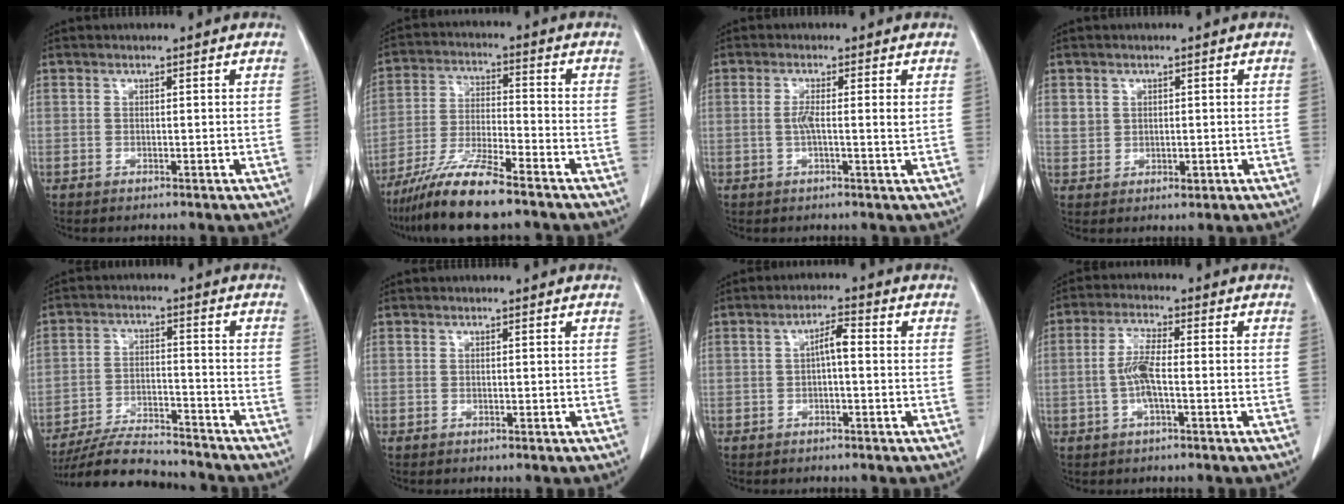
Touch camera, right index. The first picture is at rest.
{"total": 10.4, "force": [-8.2, 0.5, 6.4], "torque": [-0.127, -0.028, -0.154]}
{"total": 3.3, "force": [0.2, 0.2, 3.3], "torque": [-0.063, 0.001, 0.002]}
{"total": 3.1, "force": [0.7, 2.8, 1.3], "torque": [-0.022, 0.000, 0.020]}
{"total": 12.5, "force": [-11.8, 2.1, 3.9], "torque": [-0.062, -0.002, -0.191]}
{"total": 0.0}
{"total": 3.2, "force": [-0.1, 0.7, 3.1], "torque": [-0.053, 0.010, -0.002]}
{"total": 5.4, "force": [-0.9, 1.3, 5.2], "torque": [-0.112, 0.006, -0.021]}